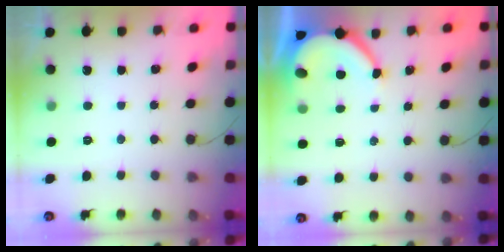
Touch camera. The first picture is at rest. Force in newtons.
{"total": 6.4, "press": 6.4, "slide": 0.5}